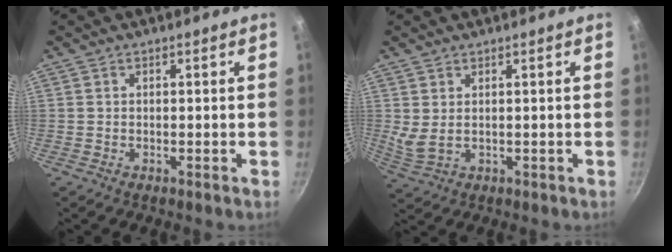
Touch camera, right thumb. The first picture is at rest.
{"total": 3.3, "force": [0.9, 1.7, 2.8], "torque": [-0.054, -0.009, 0.028]}